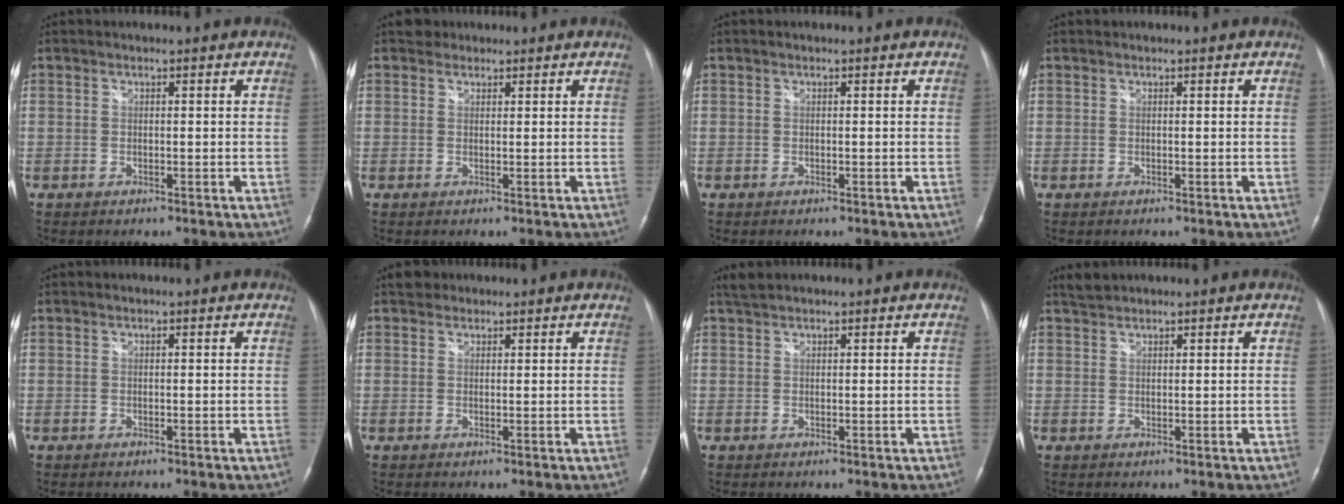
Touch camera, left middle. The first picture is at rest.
{"total": 1.6, "force": [1.2, 1.0, -0.2], "torque": [0.009, 0.008, 0.014]}
{"total": 0.0}
{"total": 0.0}
{"total": 0.0}
{"total": 1.8, "force": [1.3, 1.2, 0.1], "torque": [0.001, 0.013, 0.017]}
{"total": 1.5, "force": [1.4, 0.1, 0.4], "torque": [-0.013, 0.011, 0.031]}
{"total": 1.5, "force": [1.5, 0.2, 0.1], "torque": [-0.007, 0.008, 0.032]}